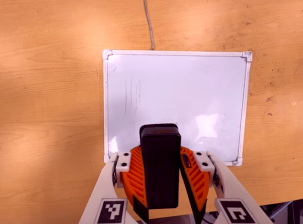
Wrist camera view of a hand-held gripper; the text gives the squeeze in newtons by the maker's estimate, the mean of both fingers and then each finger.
{"total": 8.3, "left": 8.4, "right": 8.2}